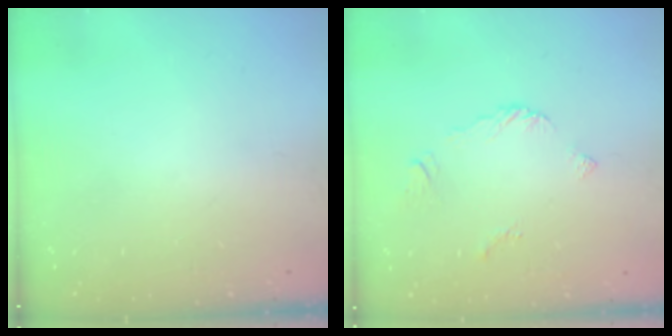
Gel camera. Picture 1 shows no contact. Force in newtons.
{"total": 3.3, "press": 3.3, "slide": 0.3}